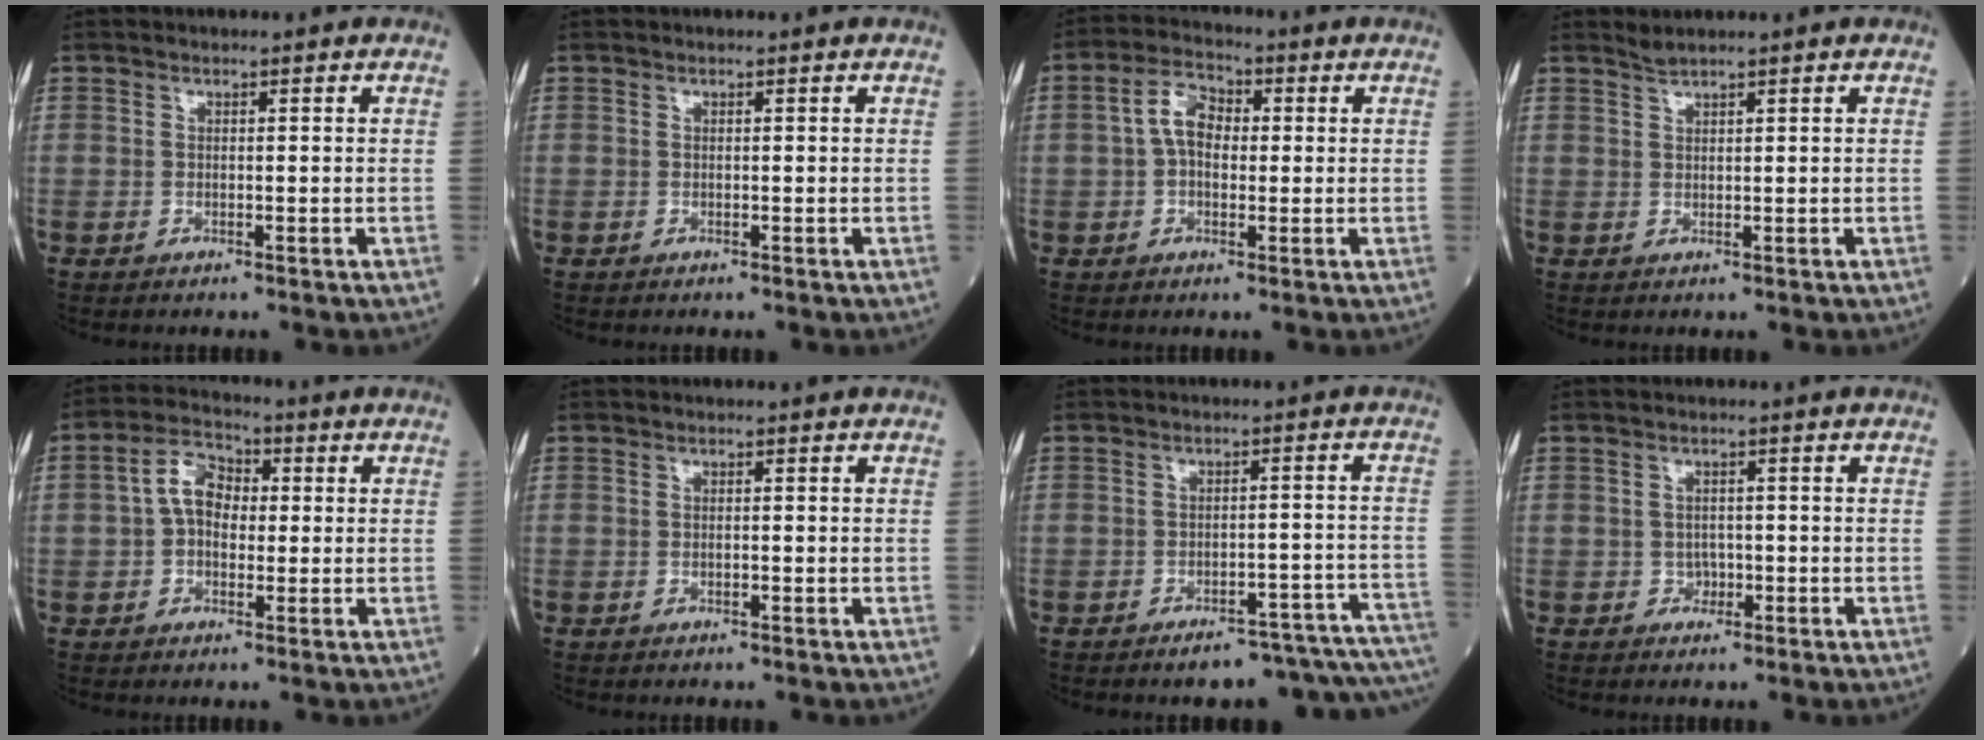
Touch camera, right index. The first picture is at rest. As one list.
[{"total": 0.0}, {"total": 5.7, "force": [0.3, 3.5, 4.5], "torque": [-0.094, 0.023, 0.002]}, {"total": 1.2, "force": [1.1, -0.4, 0.1], "torque": [-0.008, 0.001, 0.026]}, {"total": 6.2, "force": [0.3, 4.1, 4.6], "torque": [-0.094, 0.027, -0.001]}, {"total": 0.7, "force": [-0.2, 0.2, 0.6], "torque": [-0.010, 0.000, -0.004]}, {"total": 13.7, "force": [-12.9, 1.9, 4.3], "torque": [0.009, 0.031, -0.149]}, {"total": 1.5, "force": [-0.6, 1.2, 0.5], "torque": [-0.004, 0.006, -0.010]}]